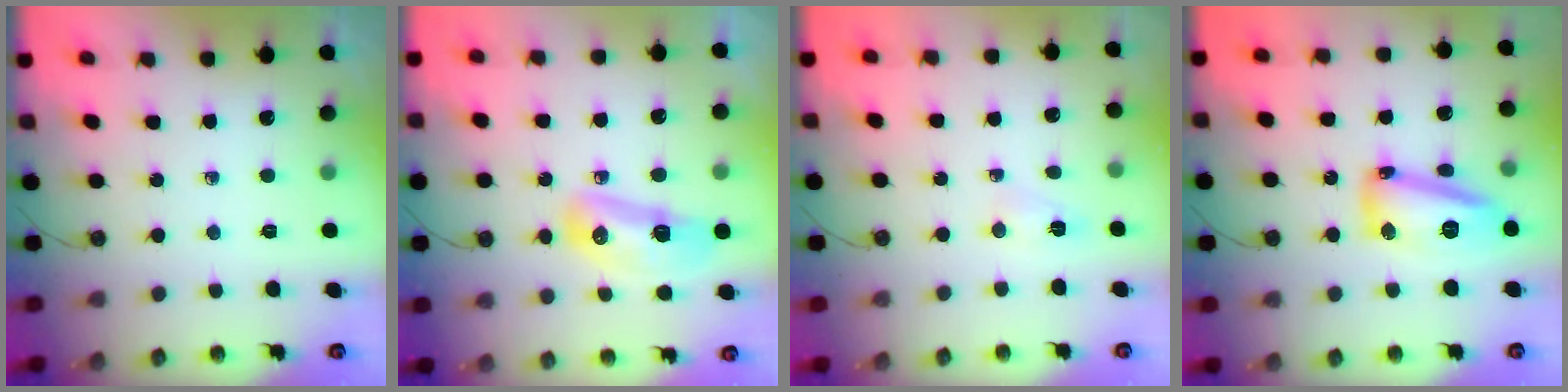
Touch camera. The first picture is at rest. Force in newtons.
{"total": 10.1, "press": 10.0, "slide": 1.6}
{"total": 2.7, "press": 2.5, "slide": 1.1}
{"total": 22.1, "press": 18.8, "slide": 11.5}